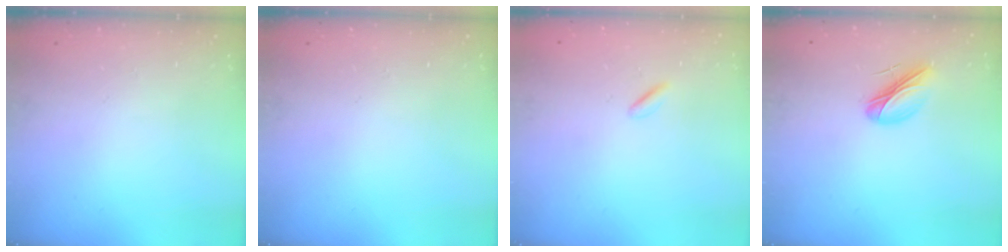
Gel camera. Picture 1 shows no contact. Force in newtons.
{"total": 0.0}
{"total": 0.9, "press": 0.8, "slide": 0.4}
{"total": 8.5, "press": 8.2, "slide": 2.1}